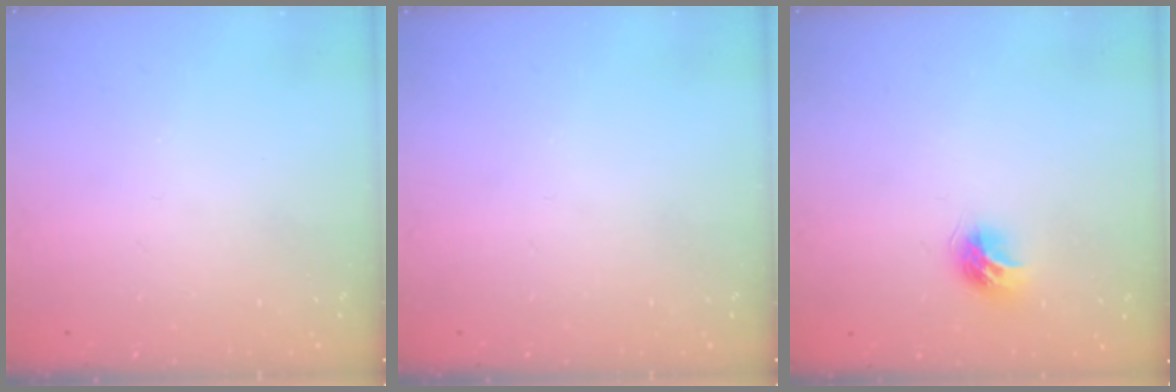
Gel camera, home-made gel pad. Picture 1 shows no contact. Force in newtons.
{"total": 0.0}
{"total": 7.8, "press": 7.8, "slide": 0.4}